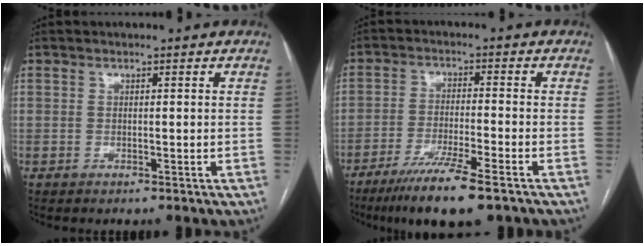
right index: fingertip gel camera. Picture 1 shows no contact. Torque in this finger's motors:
{"motor_torque": [0.33, -0.39, 0.61, 0.15]}